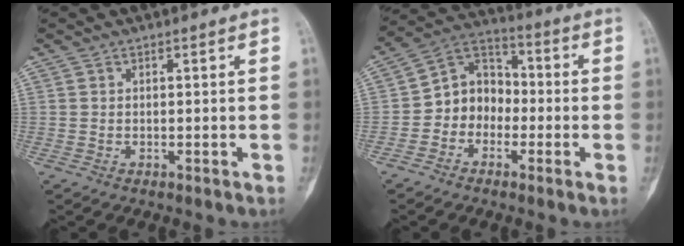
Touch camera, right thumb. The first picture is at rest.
{"total": 9.5, "force": [-2.1, 7.9, 4.8], "torque": [-0.040, 0.045, -0.055]}